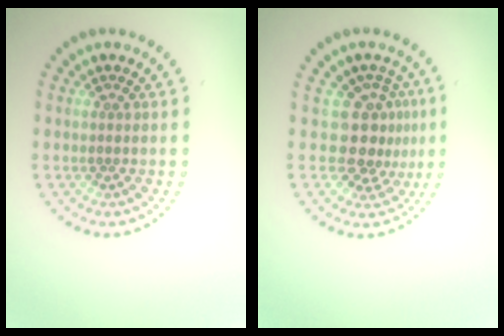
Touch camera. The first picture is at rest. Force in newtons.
{"total": 3.4, "press": 2.5, "slide": 2.3}